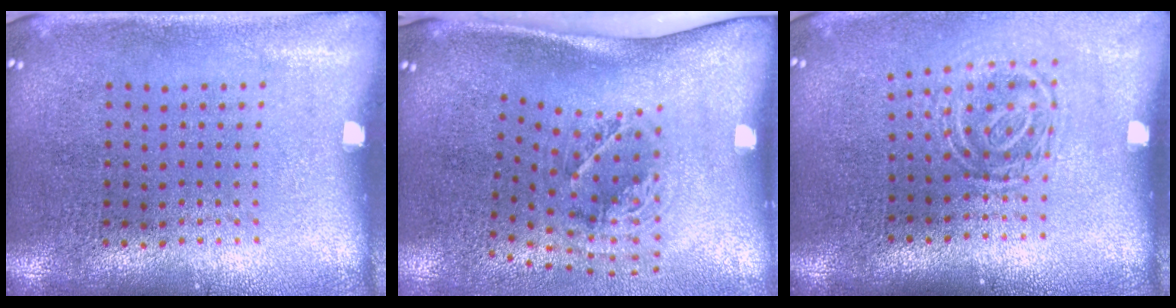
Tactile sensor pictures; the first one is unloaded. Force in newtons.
{"total": 1.9, "press": 1.2, "slide": 1.5}
{"total": 1.7, "press": 1.2, "slide": 1.3}